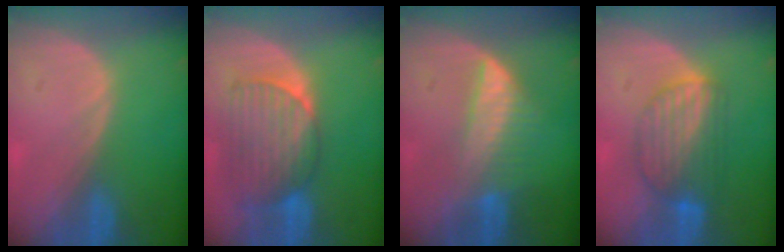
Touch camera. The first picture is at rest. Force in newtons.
{"total": 9.0, "press": 8.4, "slide": 3.3}
{"total": 6.4, "press": 5.9, "slide": 2.5}
{"total": 7.1, "press": 7.0, "slide": 1.3}